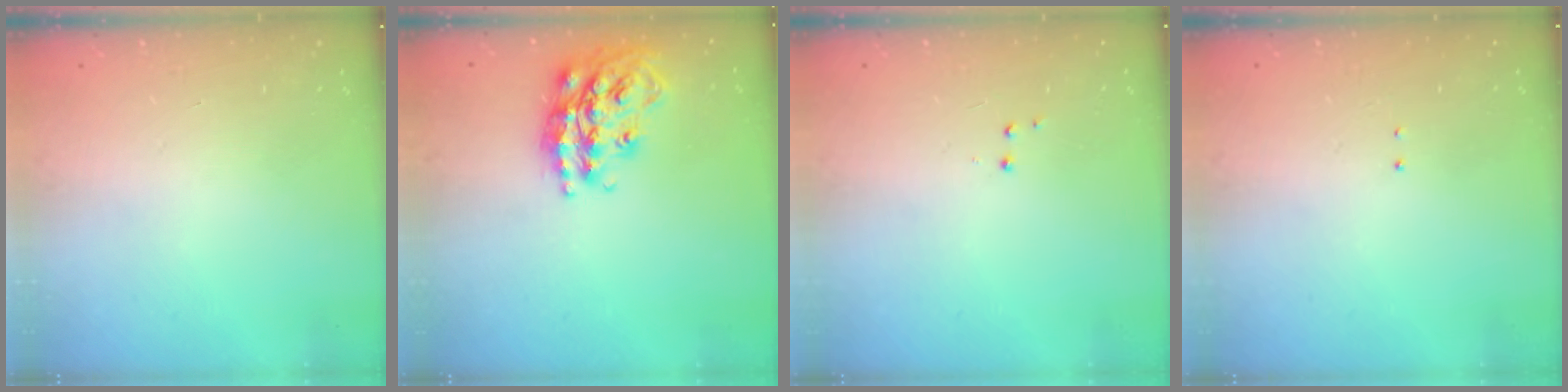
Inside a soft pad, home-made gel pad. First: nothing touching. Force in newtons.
{"total": 19.4, "press": 19.4, "slide": 1.4}
{"total": 2.9, "press": 2.8, "slide": 0.7}
{"total": 1.3, "press": 1.2, "slide": 0.6}